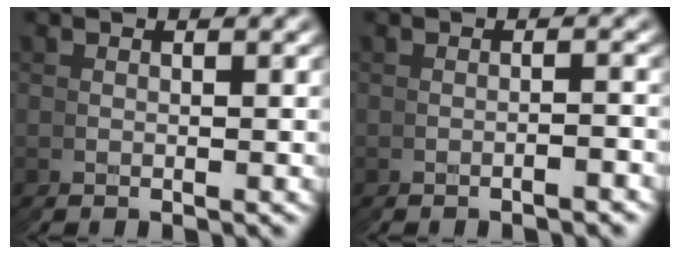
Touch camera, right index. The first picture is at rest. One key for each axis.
{"total": 1.2, "fx": -0.9, "fy": -0.7, "fz": -0.3, "tx": 0.001, "ty": 0.005, "tz": -0.018}